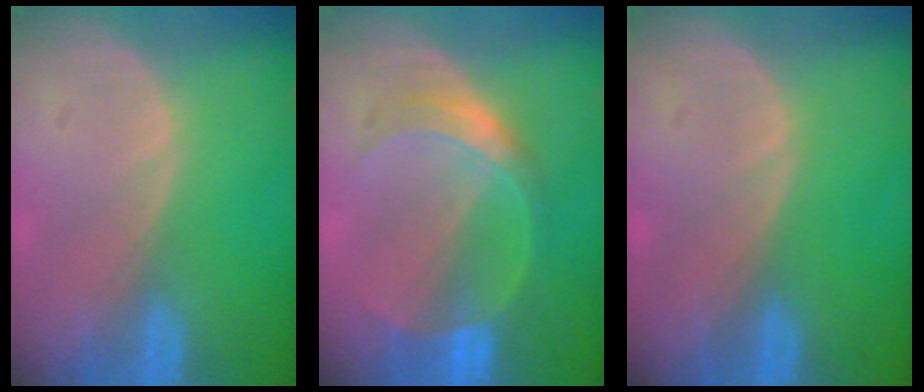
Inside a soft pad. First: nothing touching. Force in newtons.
{"total": 5.9, "press": 5.9, "slide": 0.1}
{"total": 0.0}